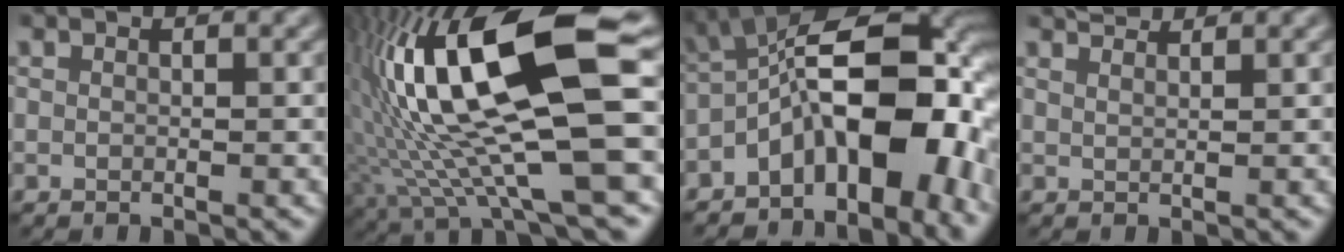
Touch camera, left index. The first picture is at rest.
{"total": 17.5, "force": [2.7, 4.8, 16.6], "torque": [-0.325, 0.015, 0.055]}
{"total": 13.5, "force": [-4.0, 7.1, 10.7], "torque": [-0.144, 0.015, -0.080]}
{"total": 2.0, "force": [1.9, 0.4, 0.6], "torque": [-0.007, 0.003, 0.026]}